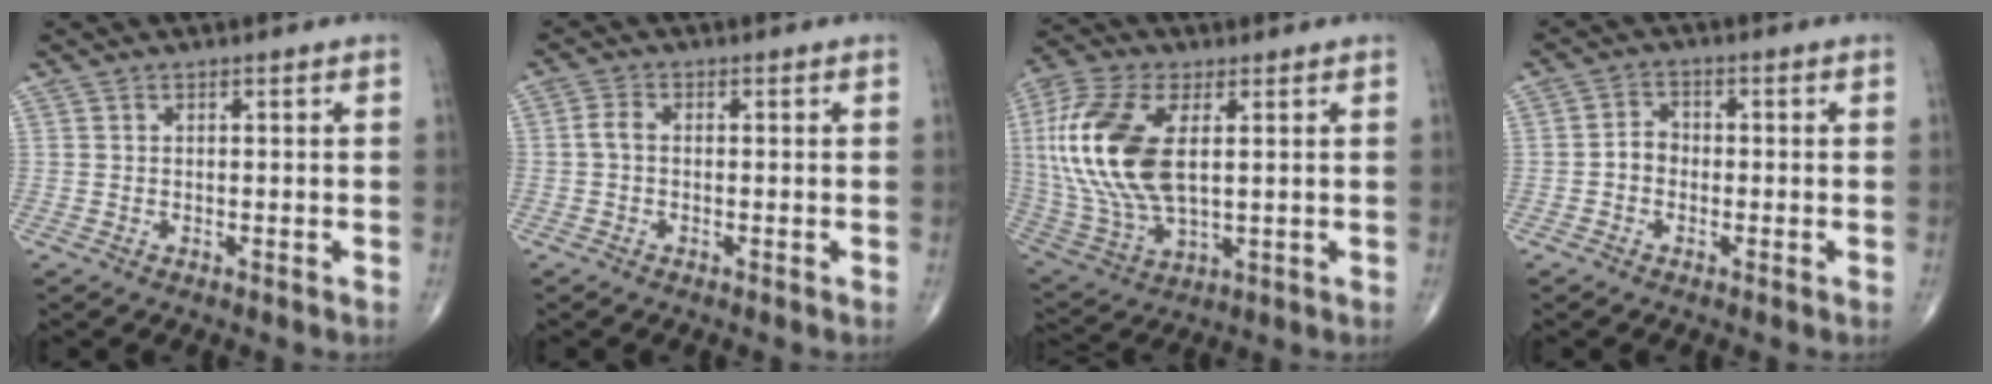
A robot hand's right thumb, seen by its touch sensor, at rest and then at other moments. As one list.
[{"total": 2.3, "force": [-0.4, 1.3, 1.8], "torque": [-0.038, 0.002, -0.014]}, {"total": 20.2, "force": [3.2, 10.4, 17.1], "torque": [-0.384, -0.008, 0.062]}, {"total": 3.2, "force": [-0.9, 2.6, 1.7], "torque": [-0.017, 0.014, -0.024]}]